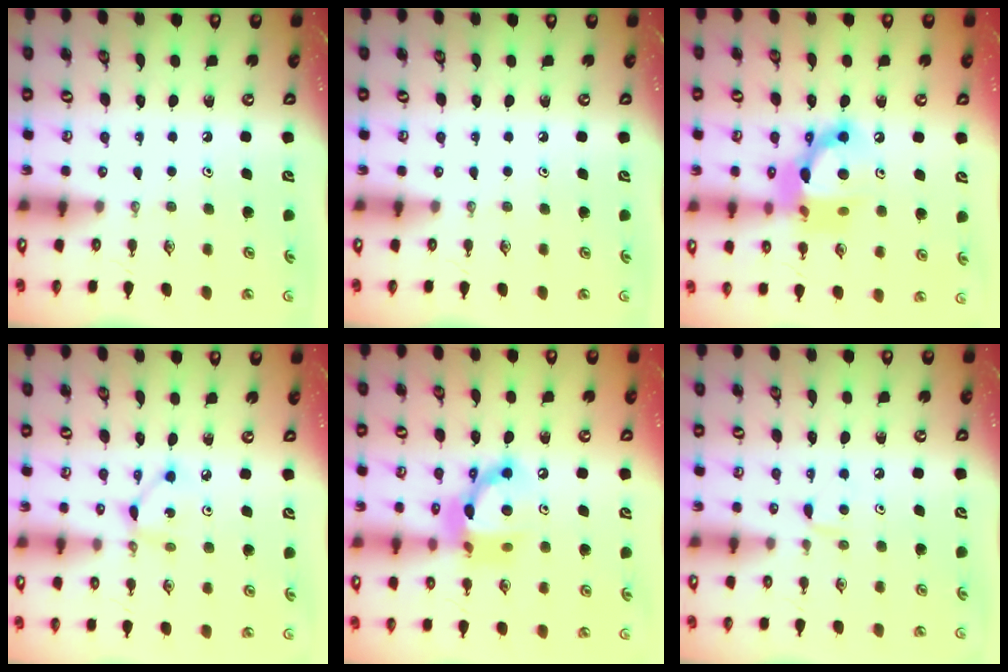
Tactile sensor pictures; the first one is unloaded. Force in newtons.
{"total": 0.0}
{"total": 13.5, "press": 13.4, "slide": 1.4}
{"total": 3.8, "press": 3.8, "slide": 0.2}
{"total": 13.8, "press": 13.8, "slide": 0.9}
{"total": 5.2, "press": 5.1, "slide": 0.6}